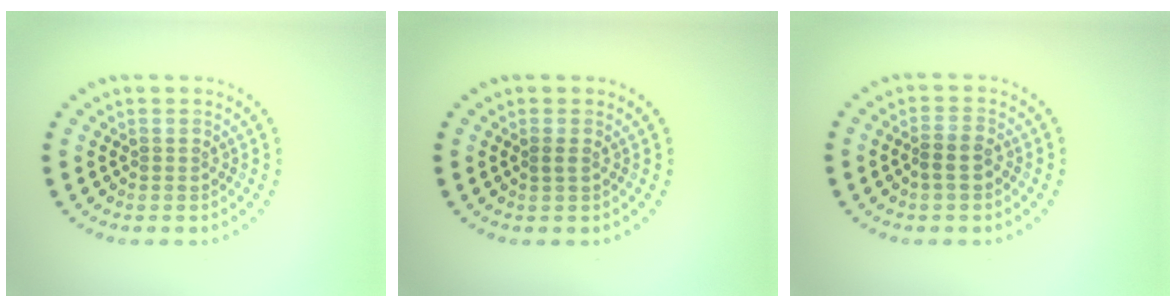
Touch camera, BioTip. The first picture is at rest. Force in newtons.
{"total": 0.7, "press": 0.7, "slide": 0.1}
{"total": 2.0, "press": 1.8, "slide": 0.8}